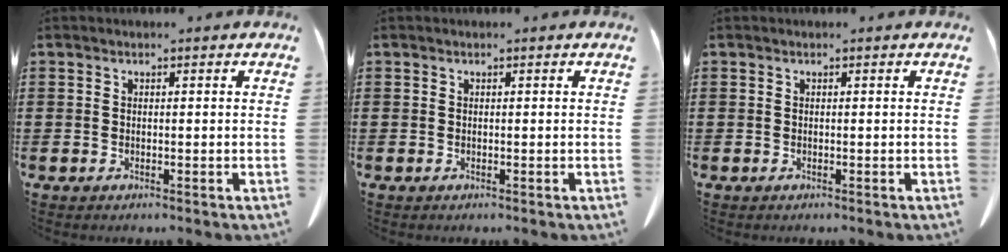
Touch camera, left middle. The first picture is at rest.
{"total": 0.0}
{"total": 0.0}